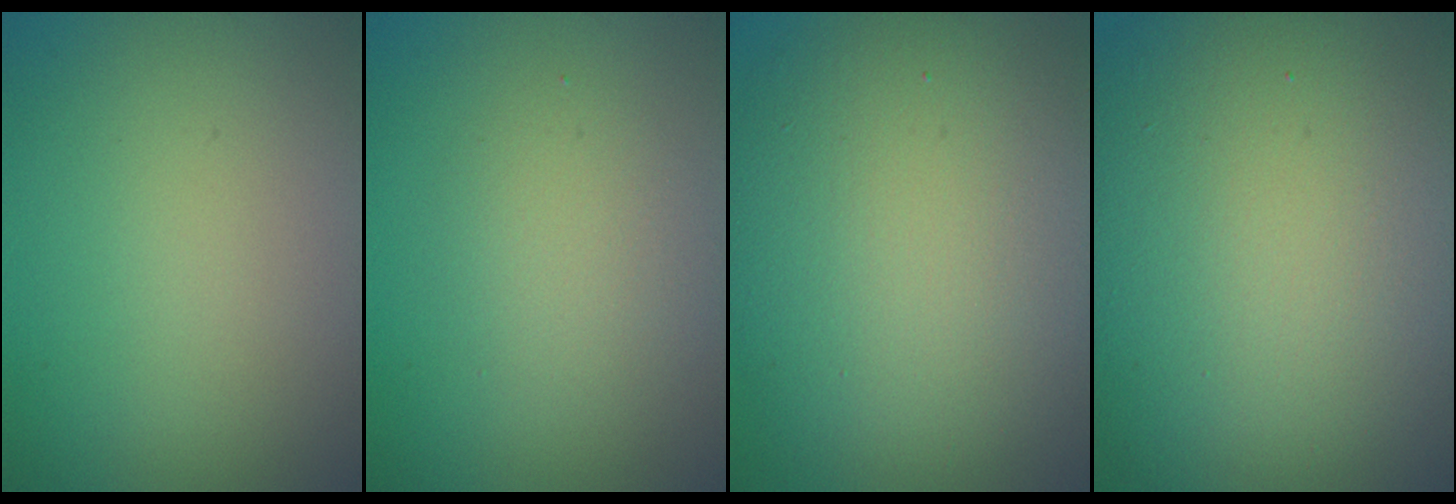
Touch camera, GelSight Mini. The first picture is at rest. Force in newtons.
{"total": 2.4, "press": 2.4, "slide": 0.3}
{"total": 12.6, "press": 12.5, "slide": 0.9}
{"total": 19.7, "press": 19.6, "slide": 1.3}